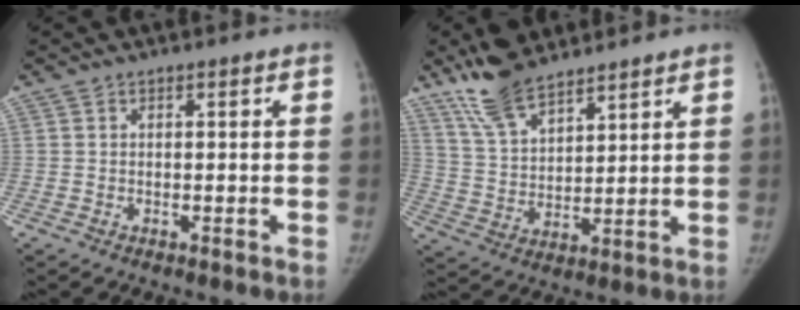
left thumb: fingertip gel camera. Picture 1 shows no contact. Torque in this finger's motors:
{"motor_torque": [0.82, -0.67, 0.93, -1.07, 0.26]}